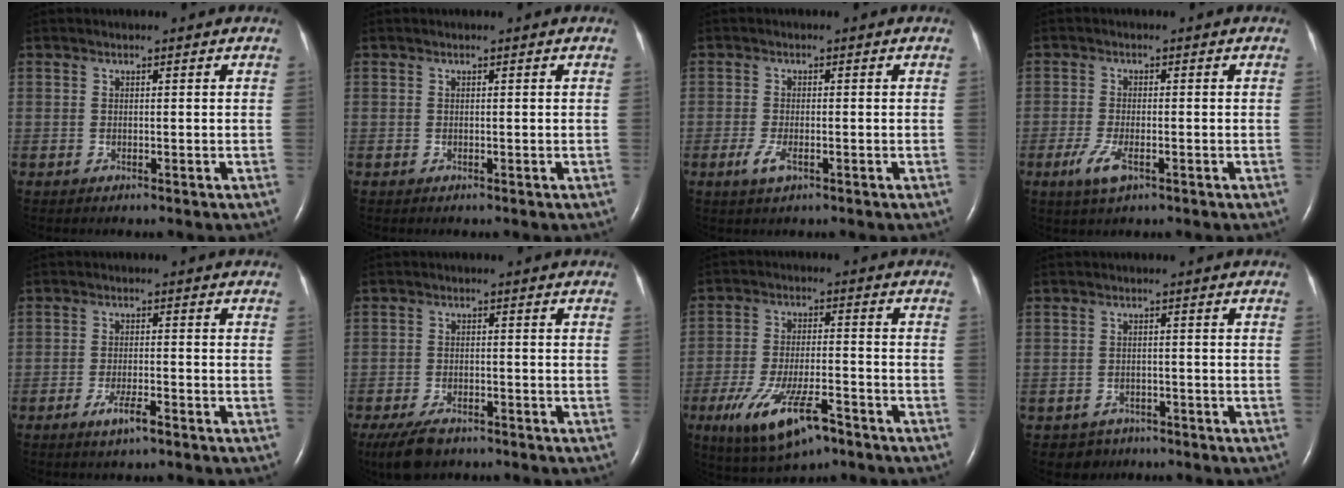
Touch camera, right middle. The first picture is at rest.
{"total": 0.0}
{"total": 2.6, "force": [-1.1, 0.8, 2.2], "torque": [-0.054, -0.005, -0.022]}
{"total": 4.0, "force": [-1.9, 1.1, 3.3], "torque": [-0.079, -0.007, -0.035]}
{"total": 3.4, "force": [-2.1, 0.4, 2.6], "torque": [-0.050, -0.003, -0.039]}
{"total": 6.3, "force": [-4.7, 2.6, 3.3], "torque": [-0.066, -0.009, -0.080]}
{"total": 11.6, "force": [-6.6, 3.2, 9.0], "torque": [-0.173, -0.016, -0.107]}
{"total": 3.1, "force": [-2.1, 2.2, -0.3], "torque": [-0.001, 0.008, -0.030]}